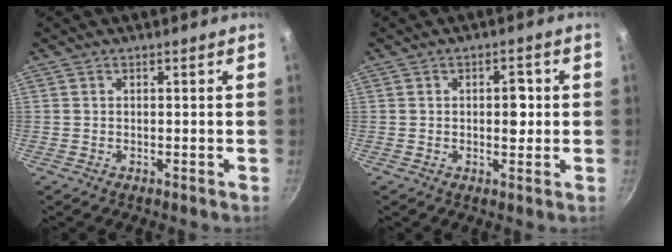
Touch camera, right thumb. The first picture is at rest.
{"total": 3.7, "force": [0.2, 2.1, 3.1], "torque": [-0.026, 0.004, 0.002]}